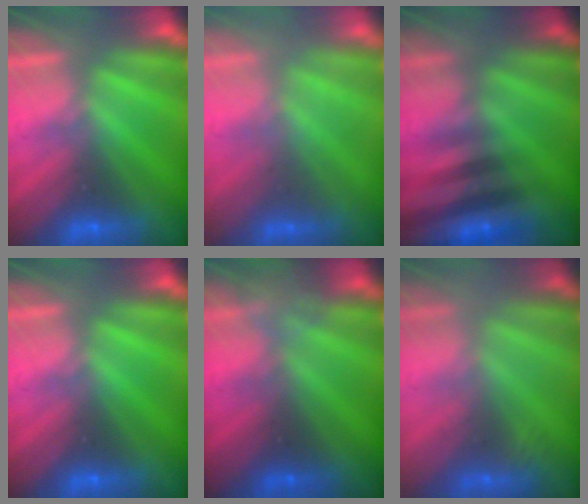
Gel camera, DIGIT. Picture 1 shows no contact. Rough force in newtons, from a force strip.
{"total": 2.2}
{"total": 3.1}
{"total": 0.0}
{"total": 2.3}
{"total": 2.6}